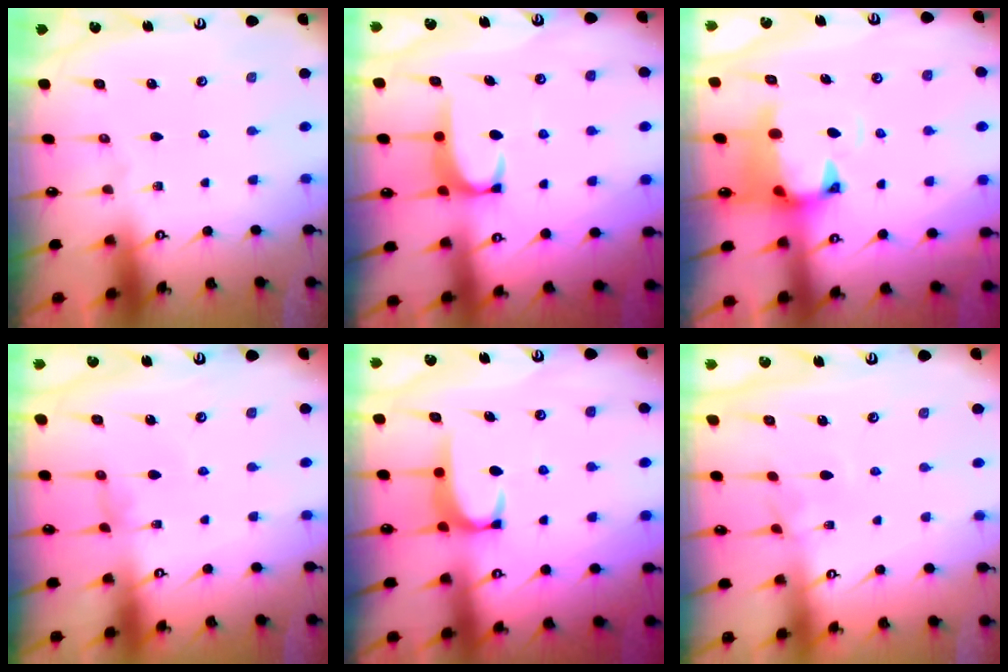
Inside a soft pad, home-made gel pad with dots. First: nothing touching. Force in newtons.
{"total": 2.0, "press": 1.9, "slide": 0.5}
{"total": 1.5, "press": 1.1, "slide": 1.1}
{"total": 1.0, "press": 0.8, "slide": 0.5}
{"total": 1.9, "press": 1.8, "slide": 0.6}
{"total": 1.4, "press": 1.3, "slide": 0.5}